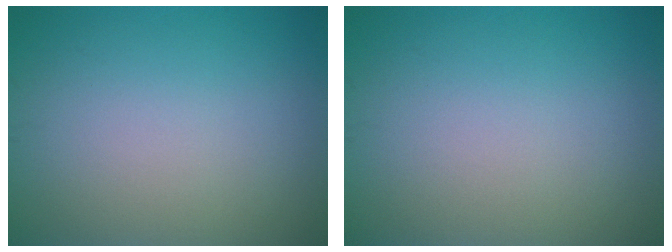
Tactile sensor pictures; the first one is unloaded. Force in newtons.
{"total": 0.0}